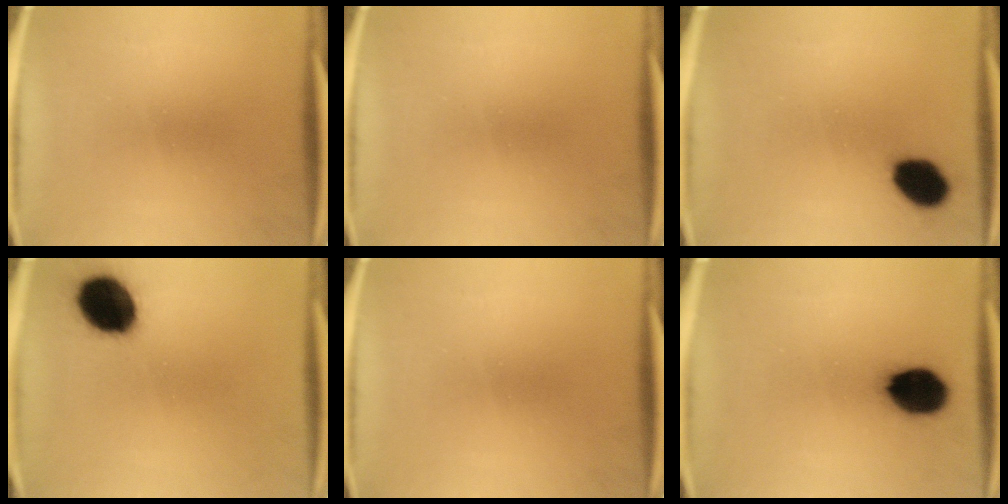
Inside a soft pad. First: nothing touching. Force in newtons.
{"total": 0.0}
{"total": 8.7}
{"total": 13.9}
{"total": 0.0}
{"total": 12.0}